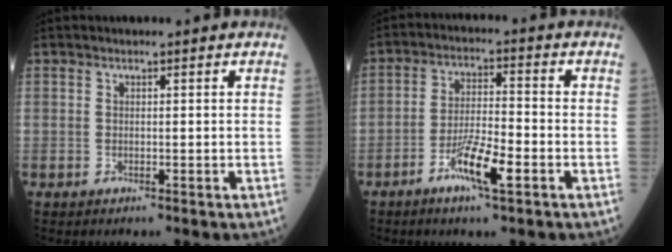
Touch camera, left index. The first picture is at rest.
{"total": 7.4, "force": [-3.8, 0.9, 6.4], "torque": [-0.125, -0.005, -0.069]}